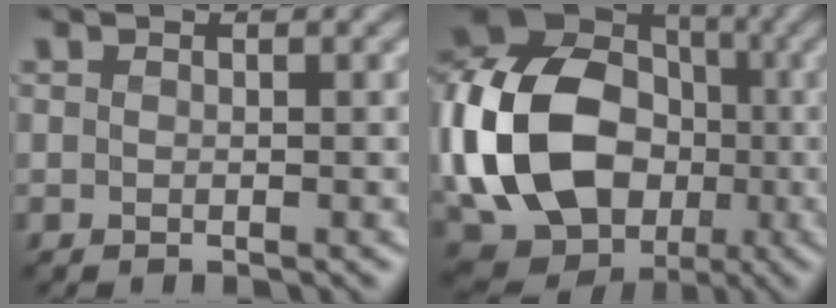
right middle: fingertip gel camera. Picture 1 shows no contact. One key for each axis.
{"total": 17.1, "fx": -1.9, "fy": 13.9, "fz": 9.8, "tx": -0.234, "ty": -0.001, "tz": -0.032}